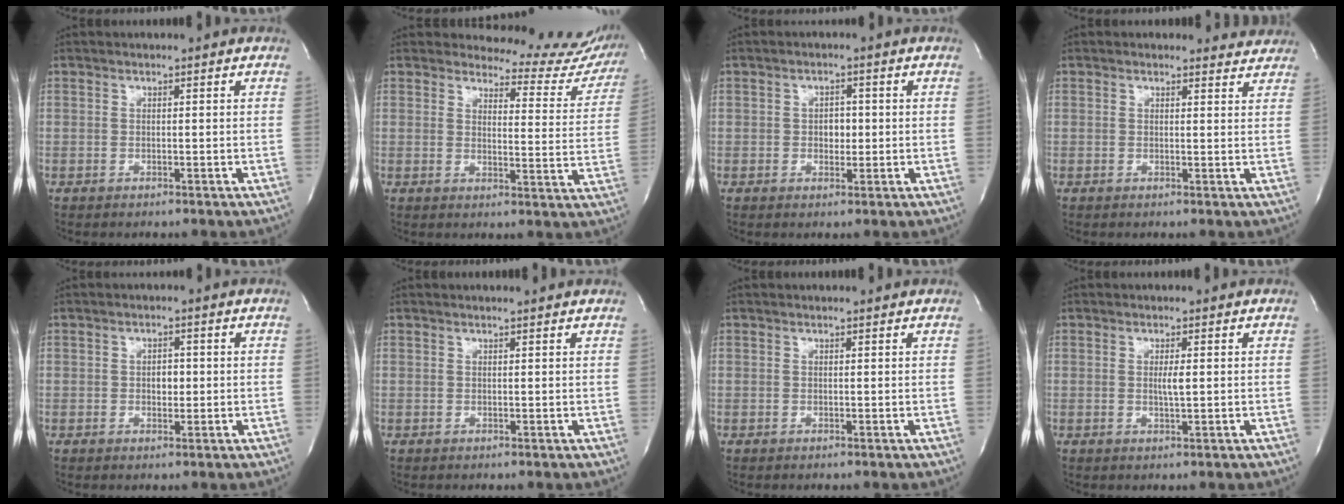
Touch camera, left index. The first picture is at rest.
{"total": 14.3, "force": [14.0, 3.1, 0.6], "torque": [0.025, -0.090, 0.129]}
{"total": 2.5, "force": [-0.1, 1.7, 1.8], "torque": [-0.023, 0.000, -0.001]}
{"total": 3.3, "force": [3.1, 1.1, -0.3], "torque": [0.008, -0.015, 0.014]}
{"total": 2.1, "force": [-0.1, 1.4, 1.6], "torque": [-0.024, -0.001, -0.001]}
{"total": 1.9, "force": [1.8, 0.0, 0.6], "torque": [-0.014, 0.005, 0.020]}
{"total": 0.7, "force": [0.7, 0.0, 0.1], "torque": [-0.010, -0.001, 0.007]}
{"total": 1.8, "force": [0.1, 0.1, 1.8], "torque": [-0.035, -0.004, 0.001]}